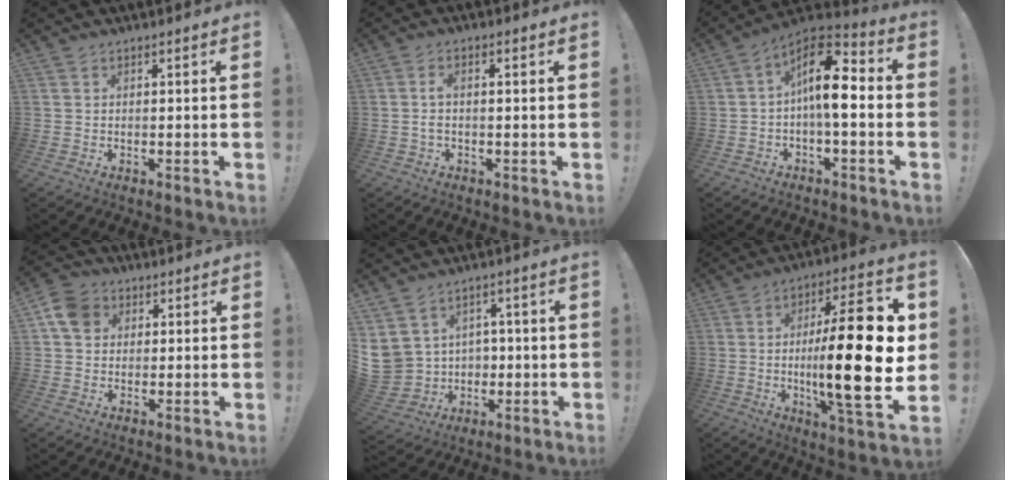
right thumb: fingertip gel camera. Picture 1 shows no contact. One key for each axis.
{"total": 3.5, "fx": -1.2, "fy": 0.6, "fz": 3.3, "tx": -0.070, "ty": 0.000, "tz": -0.021}
{"total": 13.5, "fx": 0.7, "fy": 5.8, "fz": 12.1, "tx": -0.191, "ty": 0.006, "tz": 0.011}
{"total": 8.3, "fx": 2.6, "fy": 6.8, "fz": 3.9, "tx": -0.079, "ty": 0.003, "tz": 0.054}
{"total": 8.9, "fx": 1.8, "fy": 8.4, "fz": 2.2, "tx": -0.070, "ty": -0.015, "tz": 0.044}
{"total": 26.7, "fx": -0.5, "fy": 6.6, "fz": 25.9, "tx": -0.431, "ty": -0.010, "tz": -0.012}